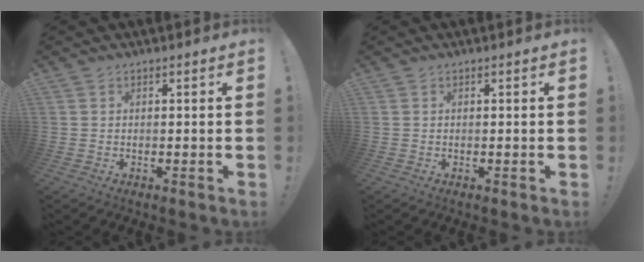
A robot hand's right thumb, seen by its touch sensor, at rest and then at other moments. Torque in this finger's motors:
{"motor_torque": [0.00, 0.00, 0.04, -0.04, 0.00]}